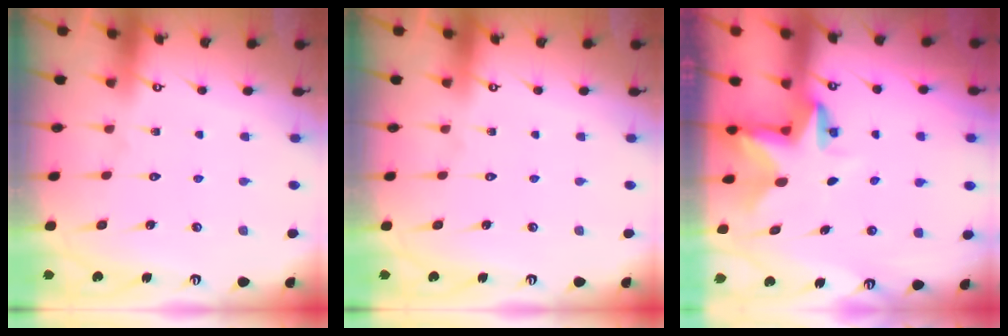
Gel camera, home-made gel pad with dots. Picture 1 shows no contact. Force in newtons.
{"total": 0.0}
{"total": 4.0, "press": 4.0, "slide": 0.4}